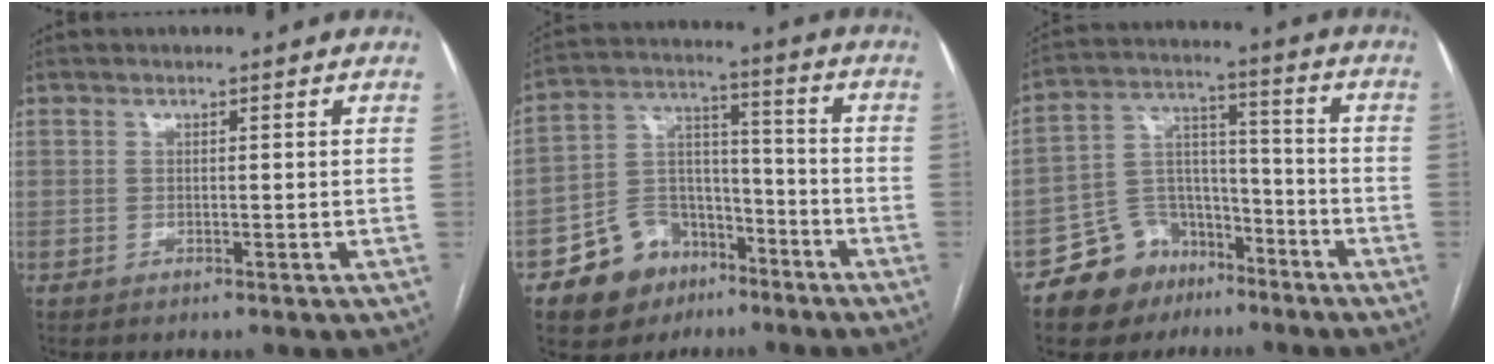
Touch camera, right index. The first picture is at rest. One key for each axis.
{"total": 12.2, "fx": -7.2, "fy": 8.9, "fz": 4.2, "tx": -0.074, "ty": 0.044, "tz": -0.113}
{"total": 11.3, "fx": -7.5, "fy": 8.1, "fz": 2.5, "tx": -0.045, "ty": 0.059, "tz": -0.120}